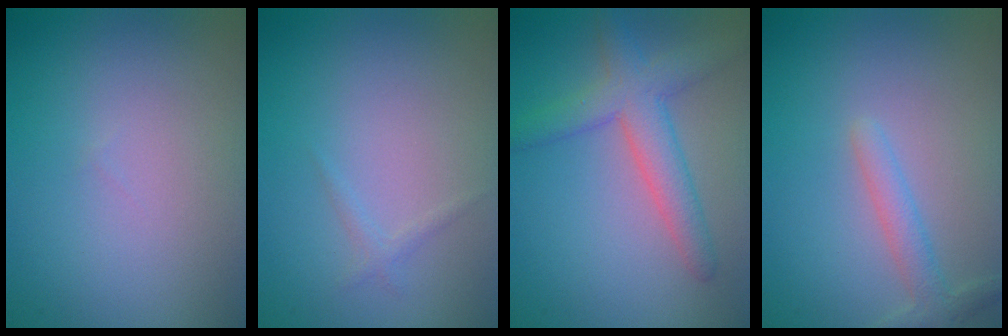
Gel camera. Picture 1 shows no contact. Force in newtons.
{"total": 0.8, "press": 0.8, "slide": 0.1}
{"total": 4.5, "press": 4.5, "slide": 0.2}
{"total": 2.1, "press": 2.1, "slide": 0.1}